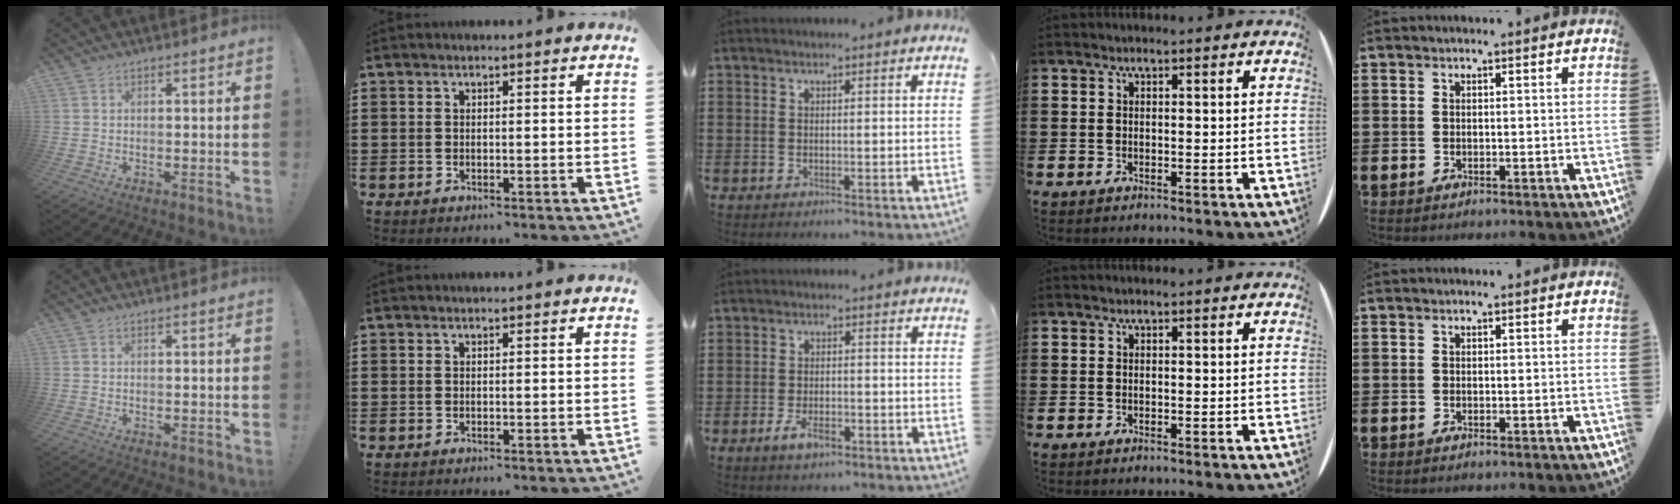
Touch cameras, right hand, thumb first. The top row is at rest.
{"middle": {"total": 3.8, "force": [-2.0, 1.5, 2.8], "torque": [-0.061, -0.004, -0.038]}}